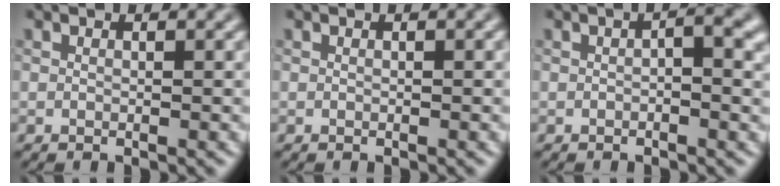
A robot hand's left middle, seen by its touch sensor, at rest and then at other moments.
{"total": 0.0}
{"total": 2.2, "force": [-0.1, 0.6, 2.1], "torque": [-0.031, 0.003, -0.003]}